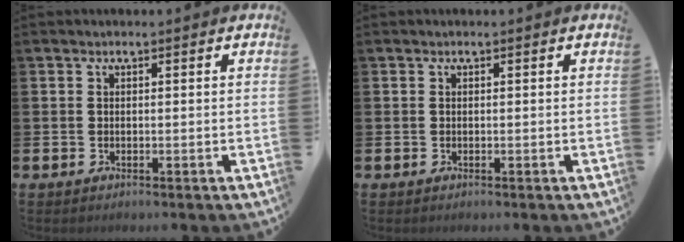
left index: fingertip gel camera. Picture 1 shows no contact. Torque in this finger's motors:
{"motor_torque": [0.00, 0.00, 0.00, 0.00]}